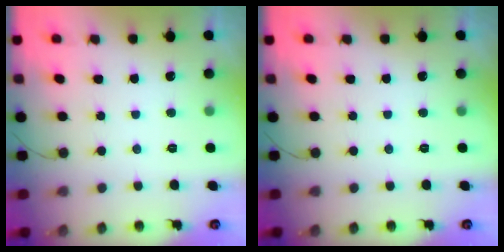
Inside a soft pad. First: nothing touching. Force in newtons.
{"total": 0.0}